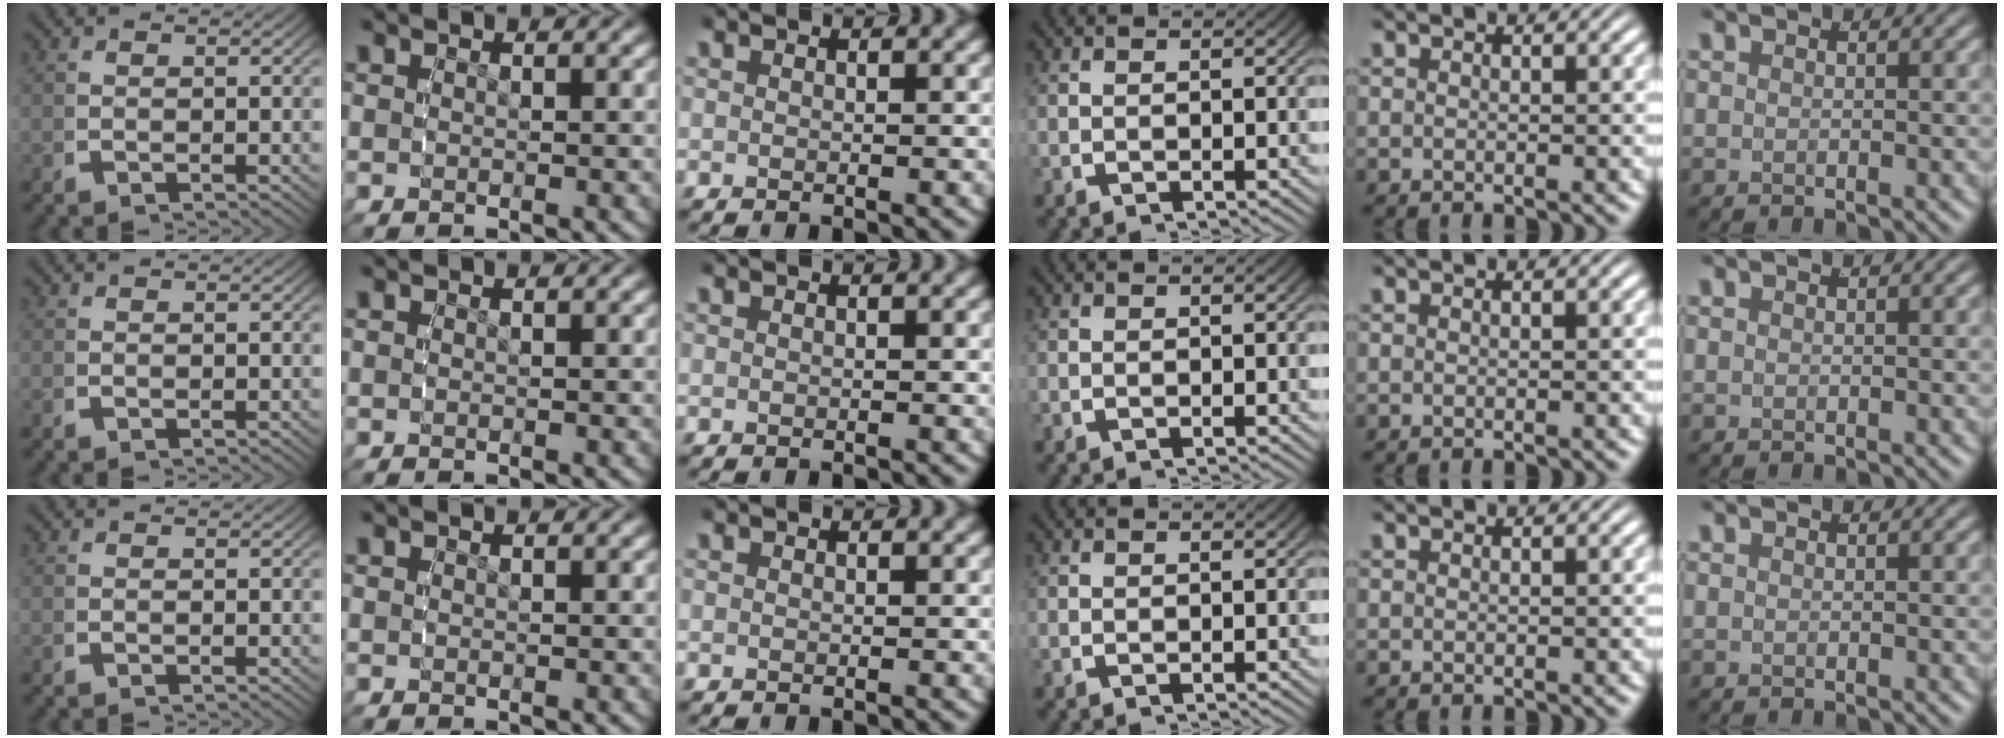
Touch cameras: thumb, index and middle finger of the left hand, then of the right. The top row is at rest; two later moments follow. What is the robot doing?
{"motion": "reach", "object": "pen bag"}